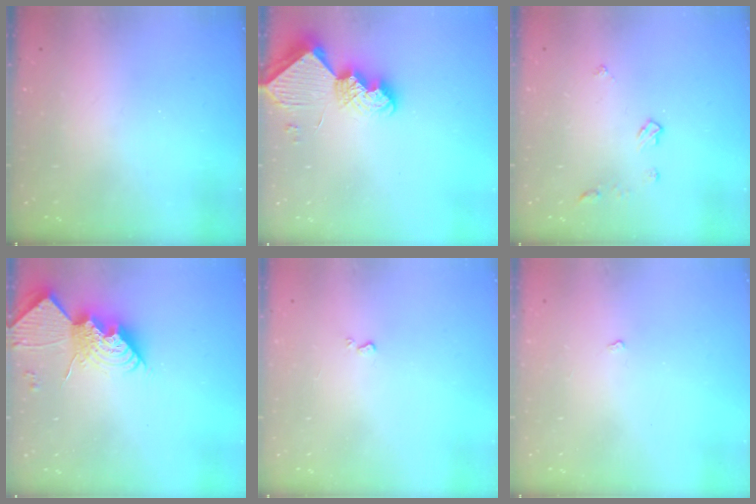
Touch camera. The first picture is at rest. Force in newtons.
{"total": 10.0, "press": 10.0, "slide": 0.8}
{"total": 4.6, "press": 4.5, "slide": 0.8}
{"total": 13.6, "press": 13.6, "slide": 1.2}
{"total": 0.7, "press": 0.7, "slide": 0.2}
{"total": 2.4, "press": 2.3, "slide": 0.4}